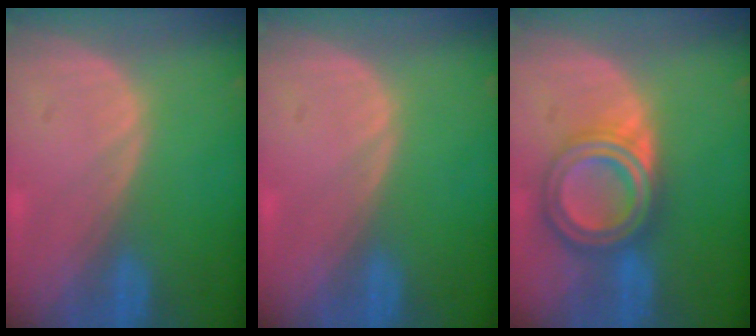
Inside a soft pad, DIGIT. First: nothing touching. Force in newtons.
{"total": 0.0}
{"total": 7.5, "press": 7.5, "slide": 0.5}